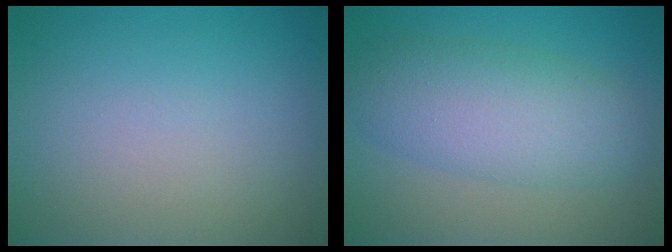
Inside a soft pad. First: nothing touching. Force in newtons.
{"total": 6.0, "press": 6.0, "slide": 0.2}